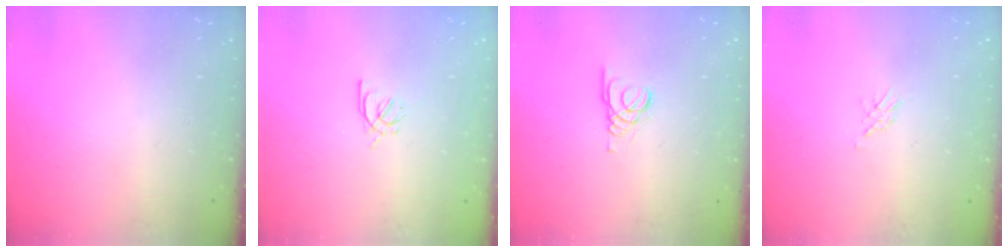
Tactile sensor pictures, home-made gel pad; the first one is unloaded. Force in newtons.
{"total": 2.9, "press": 2.8, "slide": 0.8}
{"total": 1.5, "press": 1.5, "slide": 0.1}
{"total": 1.4, "press": 1.4, "slide": 0.2}